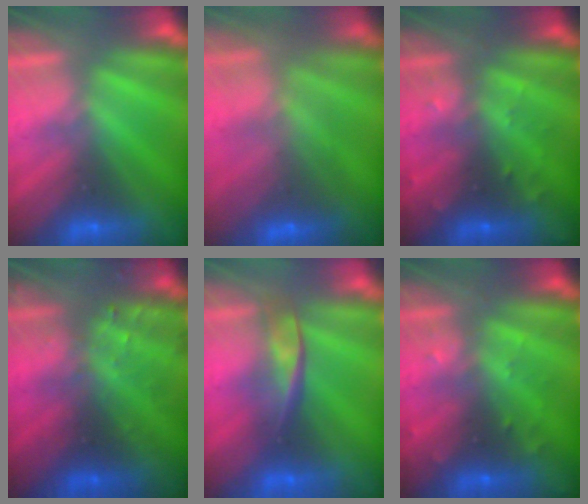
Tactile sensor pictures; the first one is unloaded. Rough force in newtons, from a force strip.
{"total": 10.4}
{"total": 2.9}
{"total": 6.7}
{"total": 2.3}
{"total": 2.9}